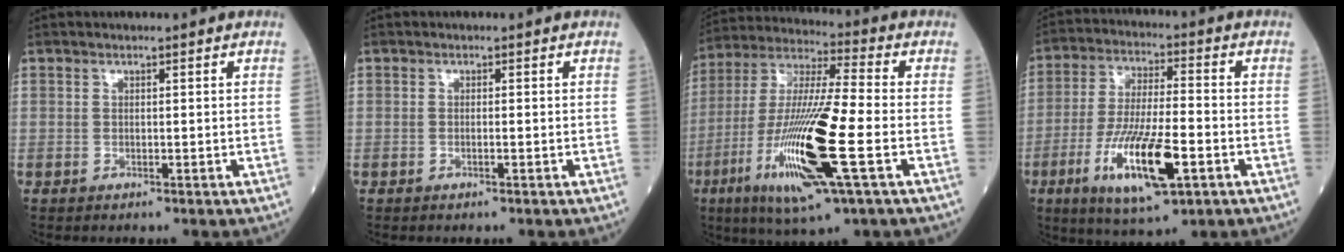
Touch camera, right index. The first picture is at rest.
{"total": 0.8, "force": [-0.2, 0.3, 0.7], "torque": [-0.021, -0.001, -0.004]}
{"total": 21.2, "force": [-6.6, 2.2, 20.1], "torque": [-0.433, -0.036, -0.122]}
{"total": 15.4, "force": [-5.8, 3.4, 13.9], "torque": [-0.277, -0.021, -0.095]}